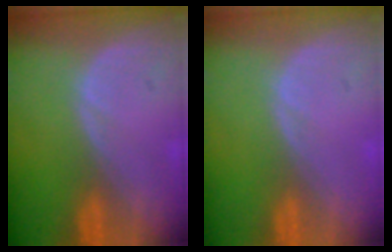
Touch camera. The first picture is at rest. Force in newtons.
{"total": 0.0}